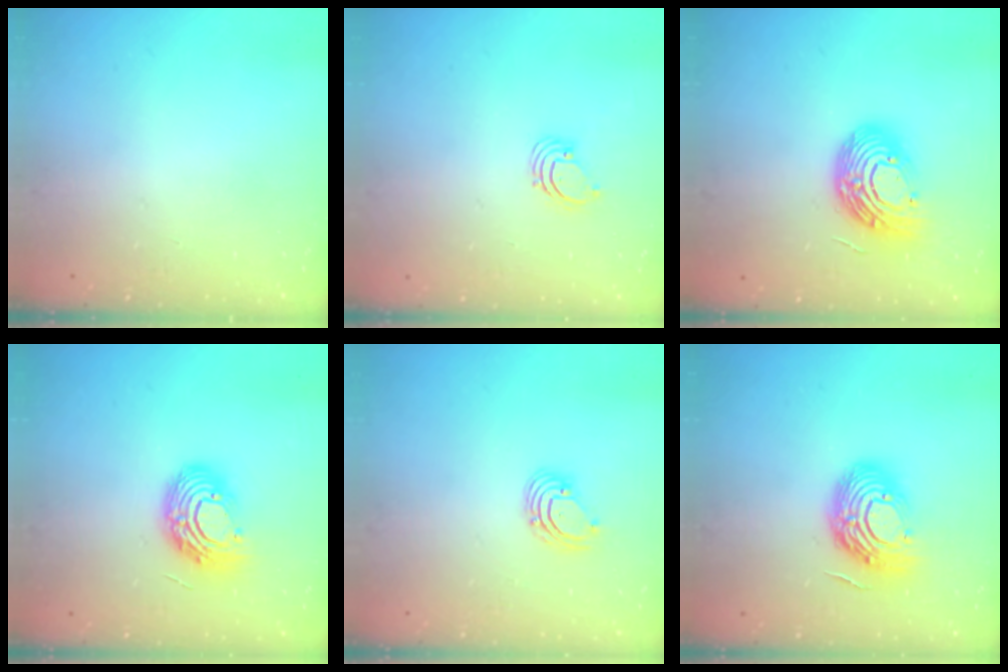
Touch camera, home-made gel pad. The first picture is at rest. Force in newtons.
{"total": 1.6, "press": 1.6, "slide": 0.1}
{"total": 14.7, "press": 14.7, "slide": 1.0}
{"total": 12.1, "press": 12.0, "slide": 1.0}
{"total": 3.3, "press": 3.3, "slide": 0.4}
{"total": 14.4, "press": 14.3, "slide": 1.2}